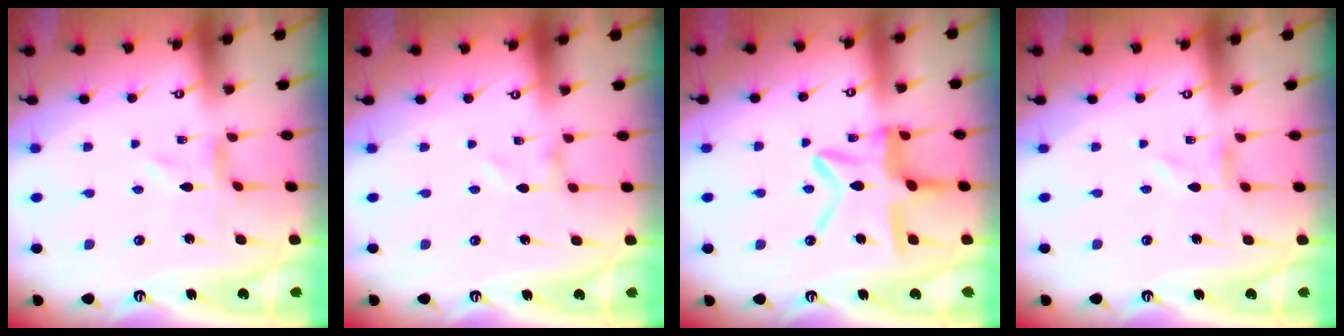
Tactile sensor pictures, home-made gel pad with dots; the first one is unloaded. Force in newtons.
{"total": 0.0}
{"total": 13.2, "press": 13.2, "slide": 1.2}
{"total": 0.0}